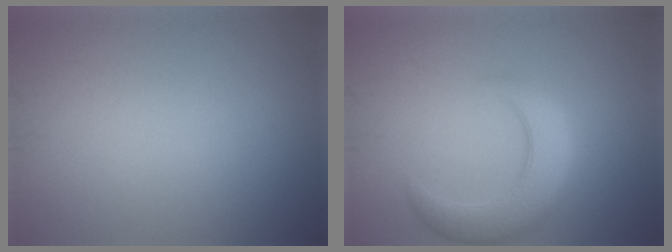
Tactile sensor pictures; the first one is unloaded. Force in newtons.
{"total": 5.6, "press": 5.5, "slide": 0.4}